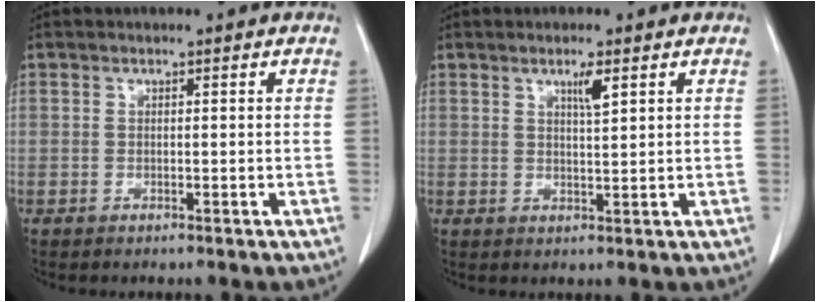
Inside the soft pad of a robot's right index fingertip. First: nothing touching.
{"total": 2.6, "force": [1.4, 0.1, 2.2], "torque": [-0.040, -0.004, 0.025]}